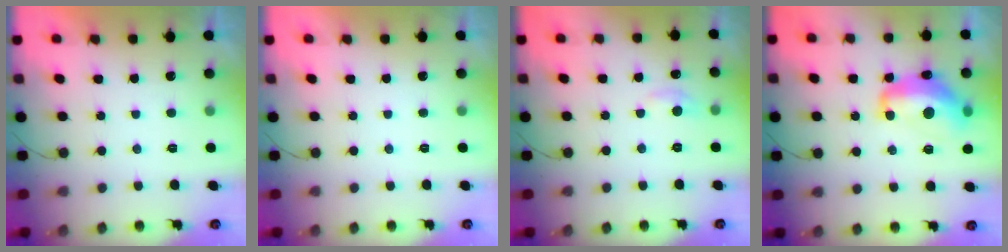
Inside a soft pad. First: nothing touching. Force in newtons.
{"total": 0.0}
{"total": 6.5, "press": 6.4, "slide": 0.9}
{"total": 14.4, "press": 14.3, "slide": 1.1}